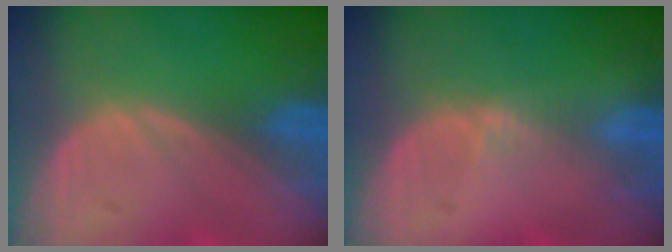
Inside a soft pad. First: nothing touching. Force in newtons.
{"total": 0.8, "press": 0.8, "slide": 0.4}